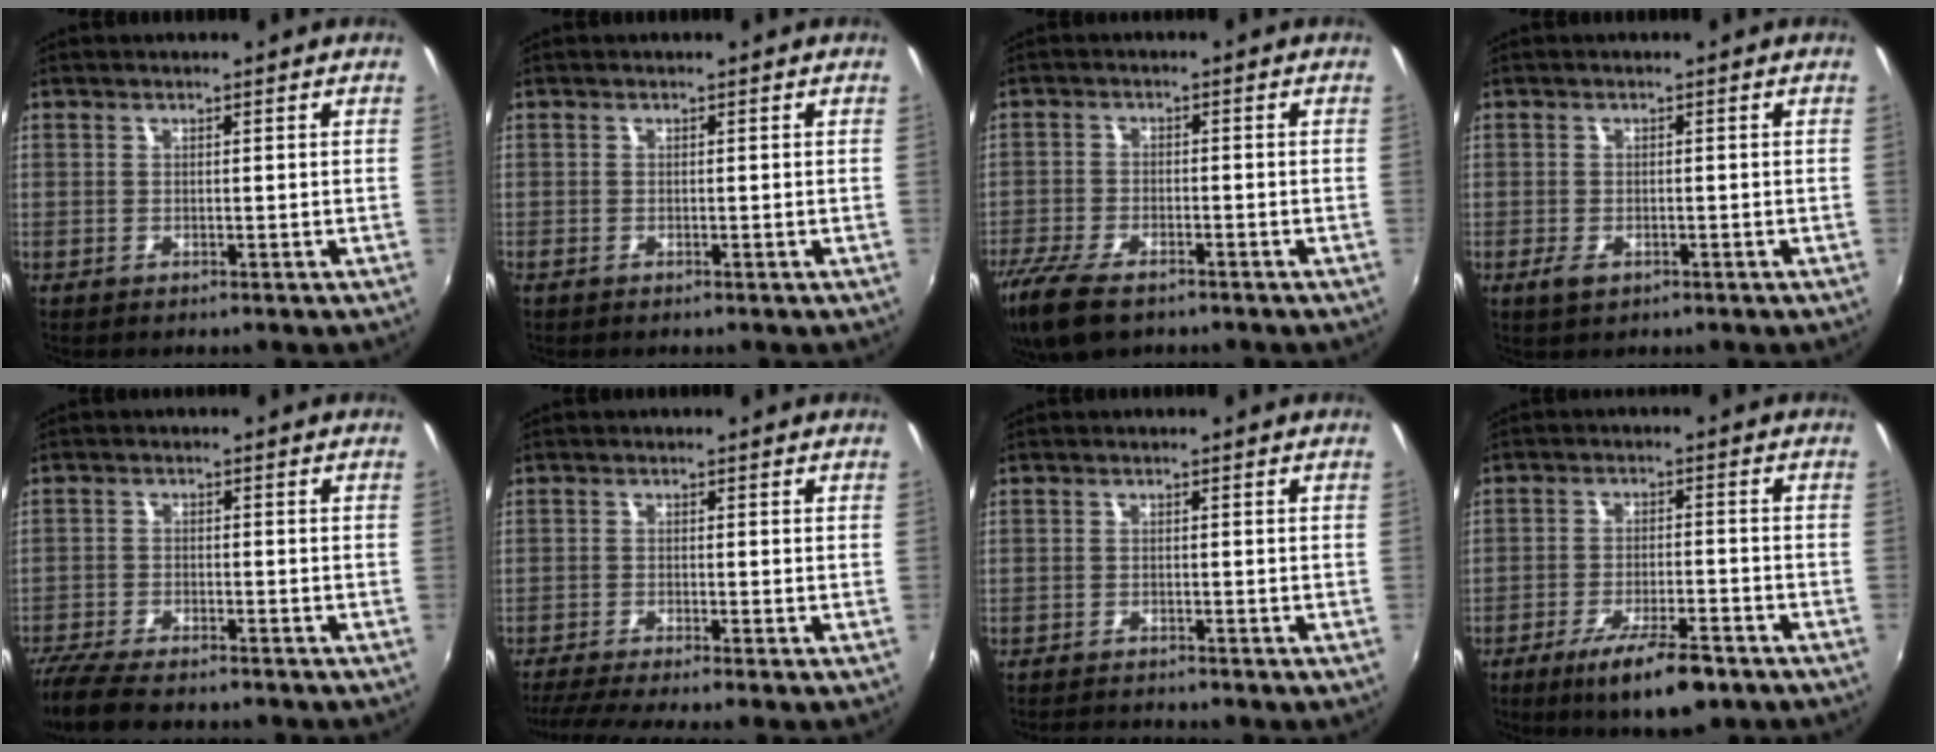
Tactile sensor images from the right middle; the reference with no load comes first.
{"total": 0.6, "force": [-0.4, 0.3, 0.2], "torque": [-0.005, -0.004, -0.010]}
{"total": 11.9, "force": [-8.7, 4.6, 6.8], "torque": [-0.171, -0.041, -0.159]}
{"total": 2.5, "force": [-1.3, 1.3, 1.7], "torque": [-0.036, -0.004, -0.022]}
{"total": 10.2, "force": [-8.7, 2.1, 4.8], "torque": [-0.125, -0.038, -0.155]}
{"total": 6.3, "force": [-5.1, -1.0, 3.5], "torque": [-0.082, -0.023, -0.091]}
{"total": 4.5, "force": [-4.2, 1.2, 1.0], "torque": [-0.032, -0.006, -0.063]}
{"total": 10.2, "force": [-6.8, 2.5, 7.2], "torque": [-0.139, -0.016, -0.107]}